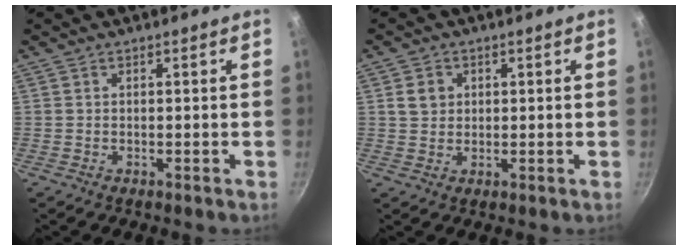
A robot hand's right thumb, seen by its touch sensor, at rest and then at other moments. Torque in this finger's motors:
{"motor_torque": [0.01, 1.37, 0.19, -0.26, 0.07]}